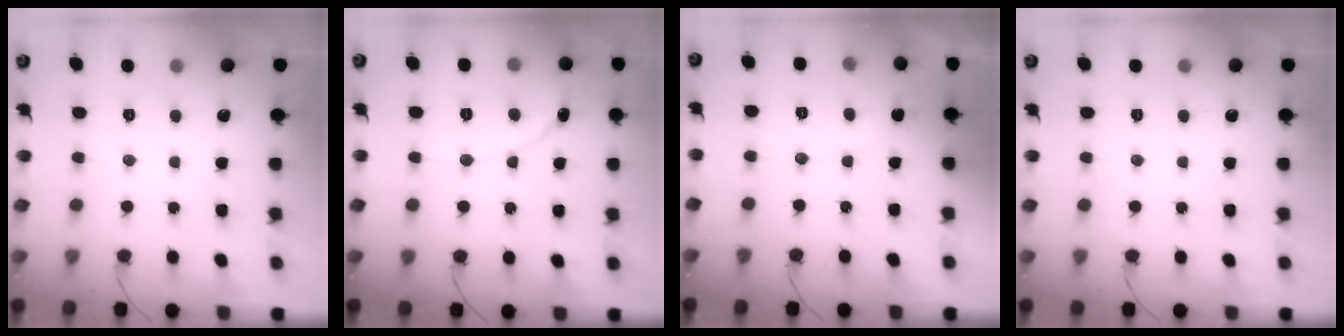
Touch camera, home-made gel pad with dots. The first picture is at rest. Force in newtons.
{"total": 2.1, "press": 2.1, "slide": 0.2}
{"total": 2.2, "press": 2.2, "slide": 0.1}
{"total": 0.0}